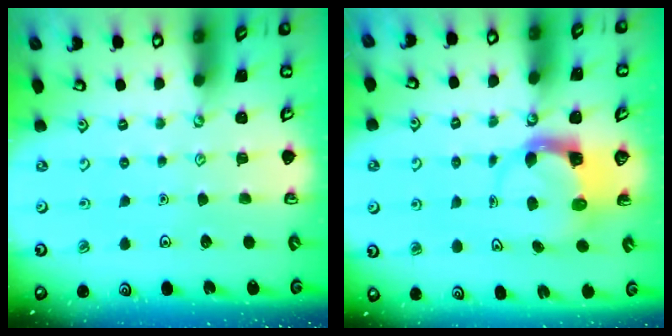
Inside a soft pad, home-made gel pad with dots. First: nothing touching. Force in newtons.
{"total": 3.6, "press": 3.5, "slide": 0.5}